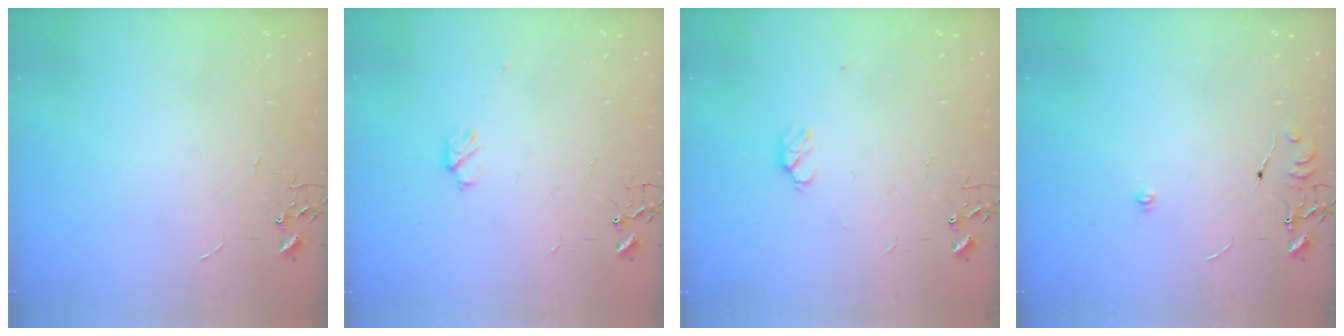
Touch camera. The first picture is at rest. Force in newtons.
{"total": 4.3, "press": 4.1, "slide": 1.2}
{"total": 4.4, "press": 4.3, "slide": 0.8}
{"total": 6.4, "press": 6.4, "slide": 0.7}